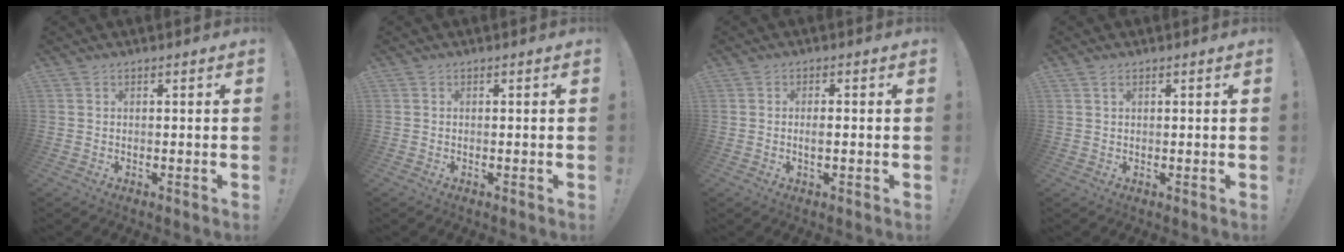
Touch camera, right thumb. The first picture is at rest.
{"total": 0.0}
{"total": 2.2, "force": [-0.5, 0.6, 2.1], "torque": [-0.032, 0.001, -0.011]}
{"total": 1.4, "force": [0.9, 0.6, 0.9], "torque": [-0.010, -0.003, 0.015]}